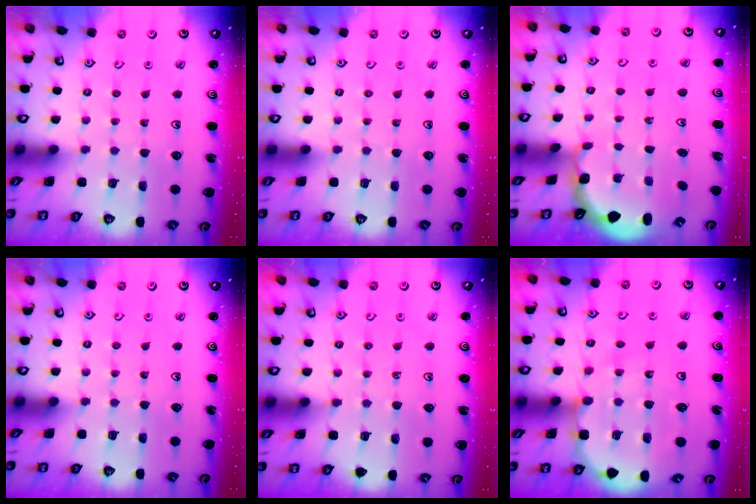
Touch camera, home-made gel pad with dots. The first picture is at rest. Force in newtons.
{"total": 0.0}
{"total": 2.9, "press": 1.9, "slide": 2.2}
{"total": 0.0}
{"total": 3.9, "press": 3.8, "slide": 0.4}
{"total": 8.5, "press": 8.3, "slide": 1.8}